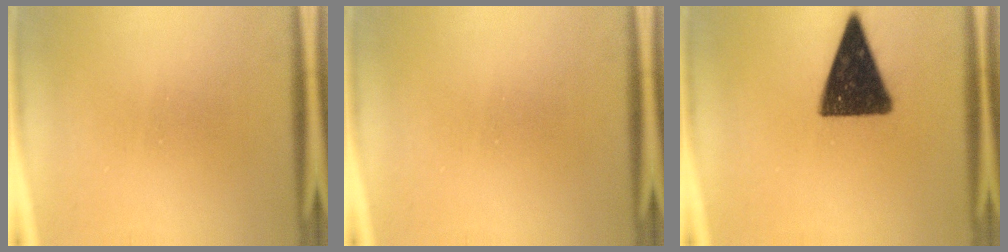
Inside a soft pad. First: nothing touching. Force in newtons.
{"total": 0.0}
{"total": 14.6}